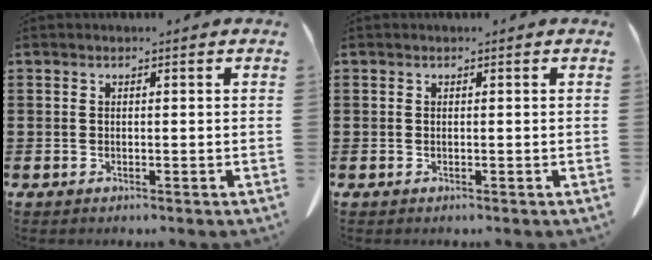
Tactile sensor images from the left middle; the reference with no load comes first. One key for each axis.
{"total": 0.0}